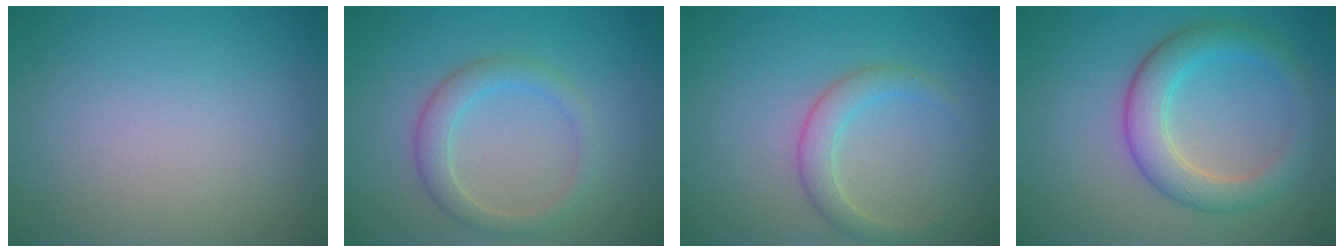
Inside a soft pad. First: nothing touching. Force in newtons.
{"total": 2.7, "press": 2.7, "slide": 0.1}
{"total": 2.4, "press": 2.4, "slide": 0.1}
{"total": 4.6, "press": 4.6, "slide": 0.0}